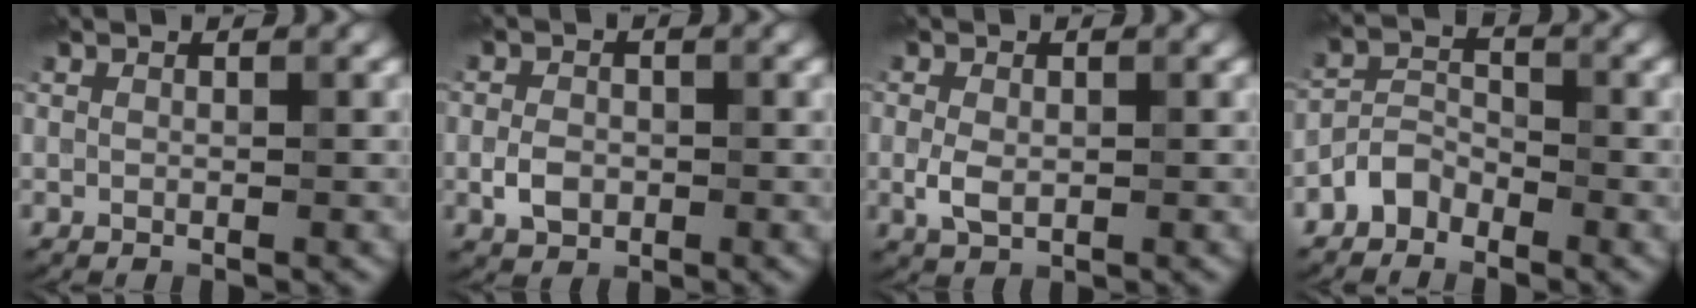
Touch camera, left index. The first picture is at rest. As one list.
[{"total": 2.6, "force": [-0.6, 1.9, 1.5], "torque": [-0.028, -0.002, -0.017]}, {"total": 2.4, "force": [-0.2, 1.6, 1.7], "torque": [-0.037, -0.003, -0.003]}, {"total": 2.6, "force": [-2.0, 1.5, 0.8], "torque": [-0.011, 0.014, -0.045]}]